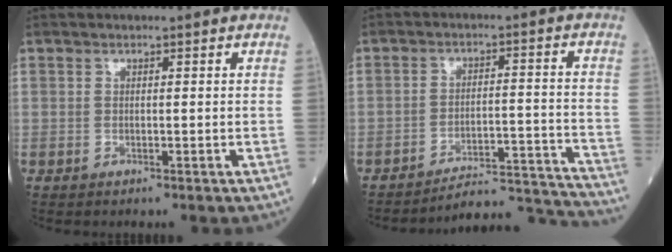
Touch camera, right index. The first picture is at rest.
{"total": 13.8, "force": [-13.7, -1.3, 0.2], "torque": [0.015, 0.026, -0.193]}